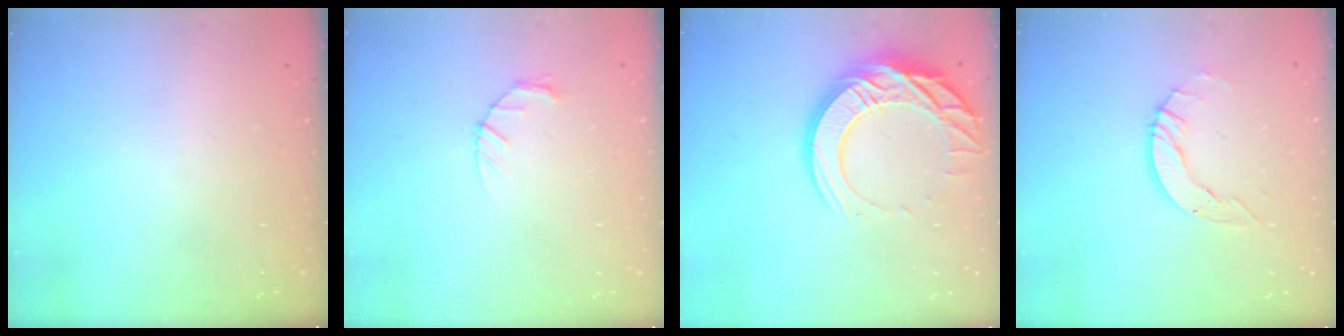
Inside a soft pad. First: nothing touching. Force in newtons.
{"total": 3.3, "press": 3.3, "slide": 0.5}
{"total": 17.9, "press": 17.8, "slide": 1.7}
{"total": 5.7, "press": 5.7, "slide": 0.2}